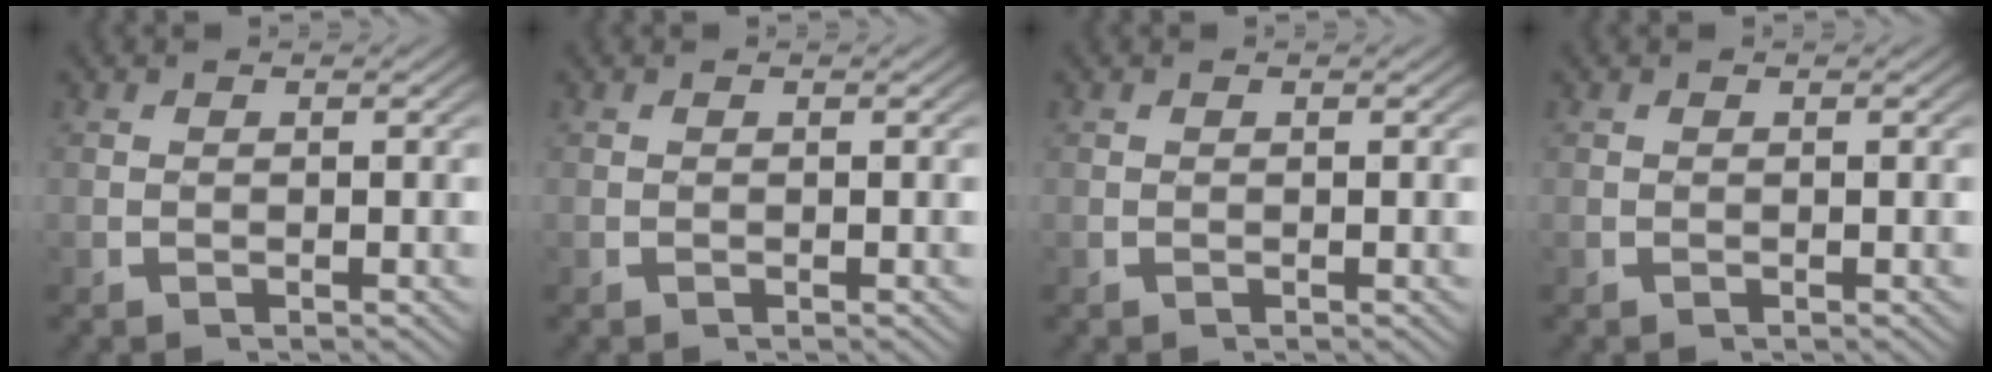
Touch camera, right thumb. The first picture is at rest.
{"total": 0.0}
{"total": 0.0}
{"total": 0.0}